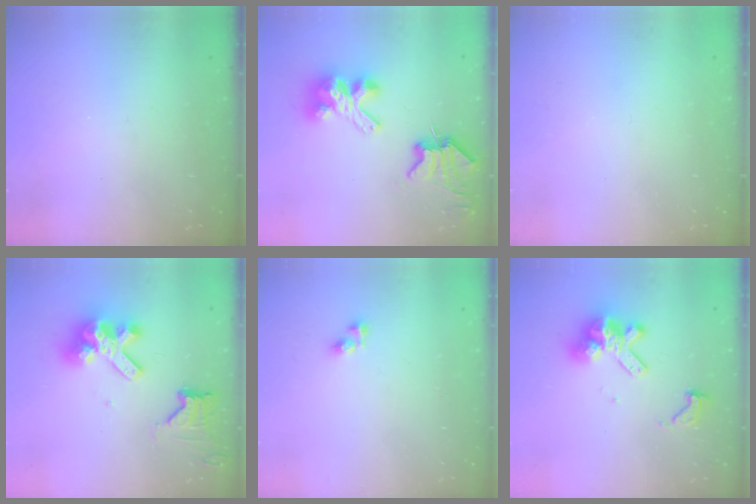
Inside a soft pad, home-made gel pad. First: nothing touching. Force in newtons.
{"total": 10.2, "press": 10.1, "slide": 1.2}
{"total": 0.0}
{"total": 12.4, "press": 12.4, "slide": 0.4}
{"total": 3.8, "press": 3.7, "slide": 0.4}
{"total": 11.0, "press": 10.9, "slide": 1.4}